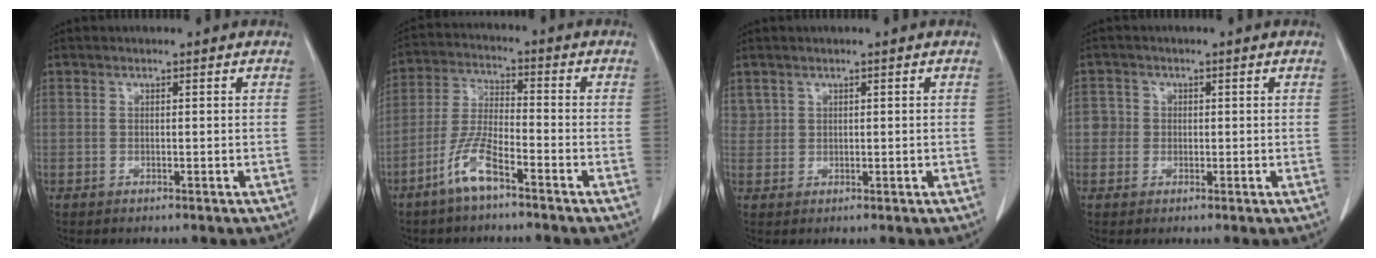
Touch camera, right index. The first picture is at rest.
{"total": 7.5, "force": [-4.8, 1.3, 5.6], "torque": [-0.123, -0.005, -0.098]}
{"total": 1.3, "force": [0.9, 1.0, 0.2], "torque": [0.002, 0.006, 0.018]}
{"total": 2.5, "force": [0.1, 2.5, 0.1], "torque": [0.013, 0.008, -0.002]}